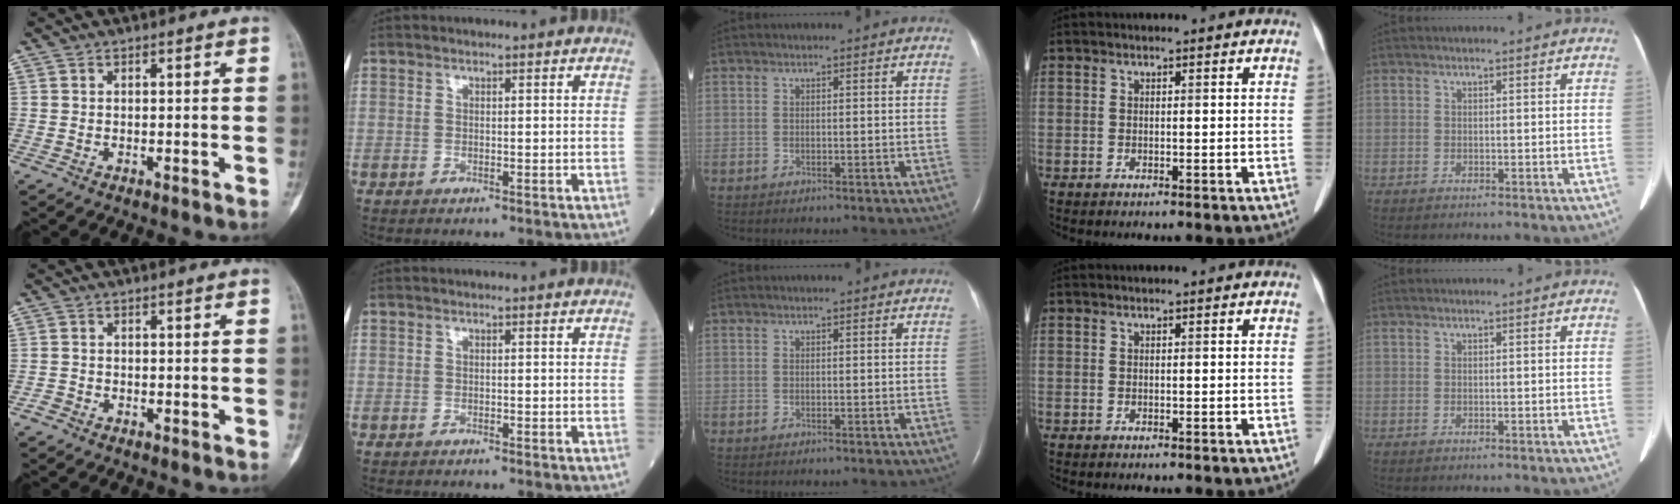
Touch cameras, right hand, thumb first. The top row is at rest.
{"thumb": {"total": 1.2, "force": [-0.9, 0.8, 0.2], "torque": [-0.002, 0.003, -0.021]}, "index": {"total": 0.6, "force": [-0.5, -0.1, 0.2], "torque": [-0.001, 0.000, -0.010]}}